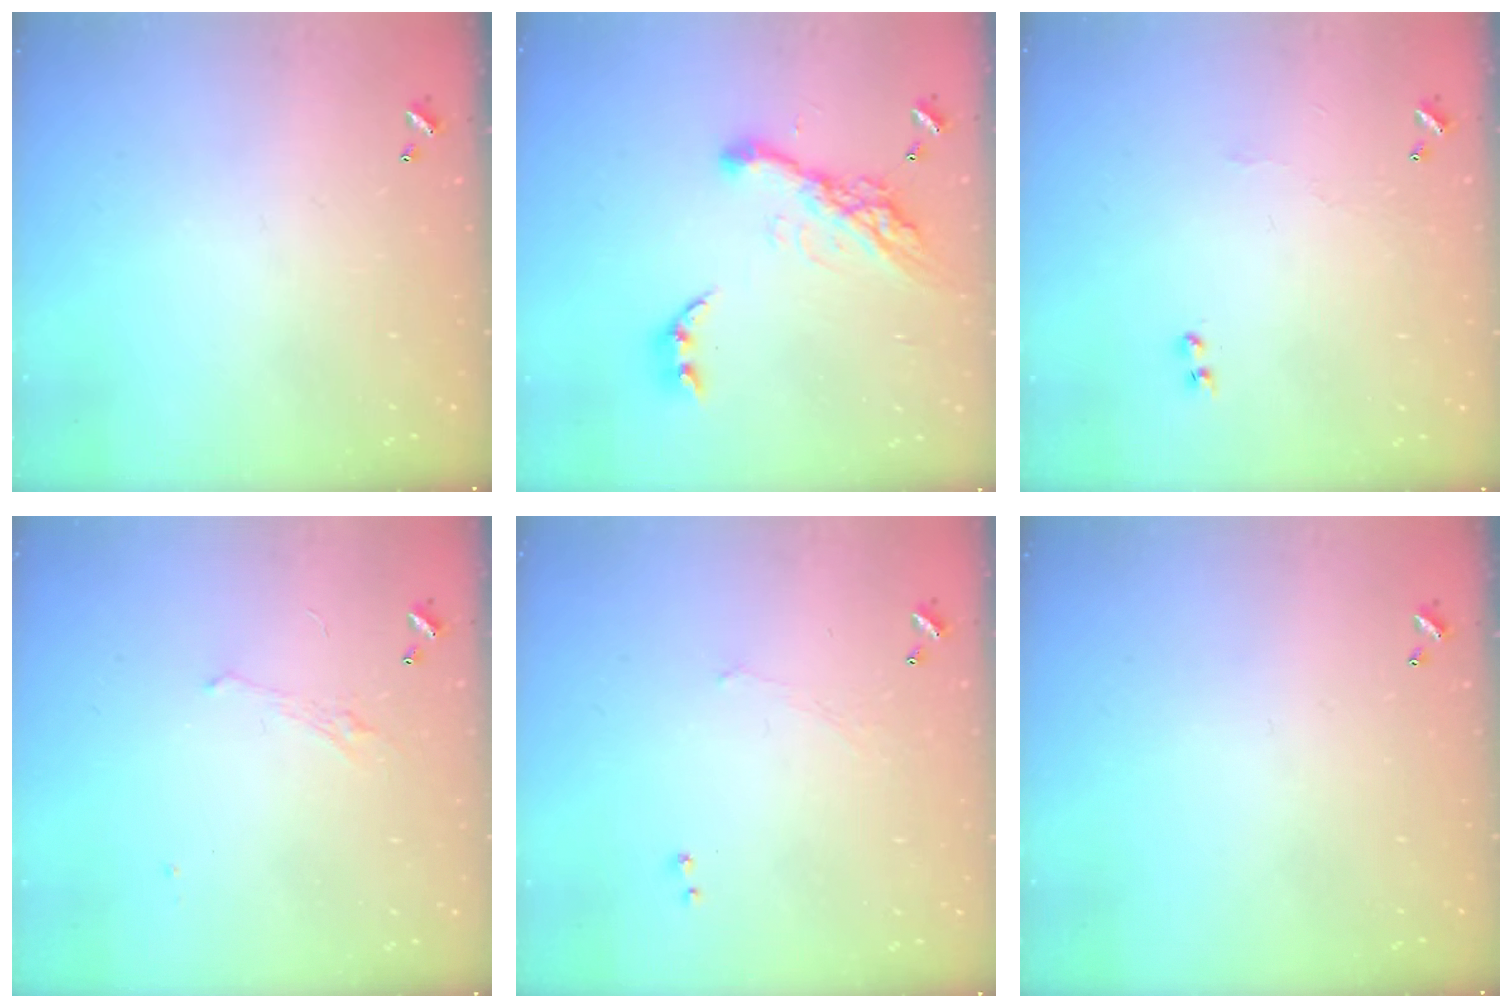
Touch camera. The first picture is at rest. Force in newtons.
{"total": 16.6, "press": 16.6, "slide": 1.3}
{"total": 2.6, "press": 2.5, "slide": 0.5}
{"total": 1.6, "press": 1.4, "slide": 0.8}
{"total": 0.7, "press": 0.3, "slide": 0.6}
{"total": 0.0}